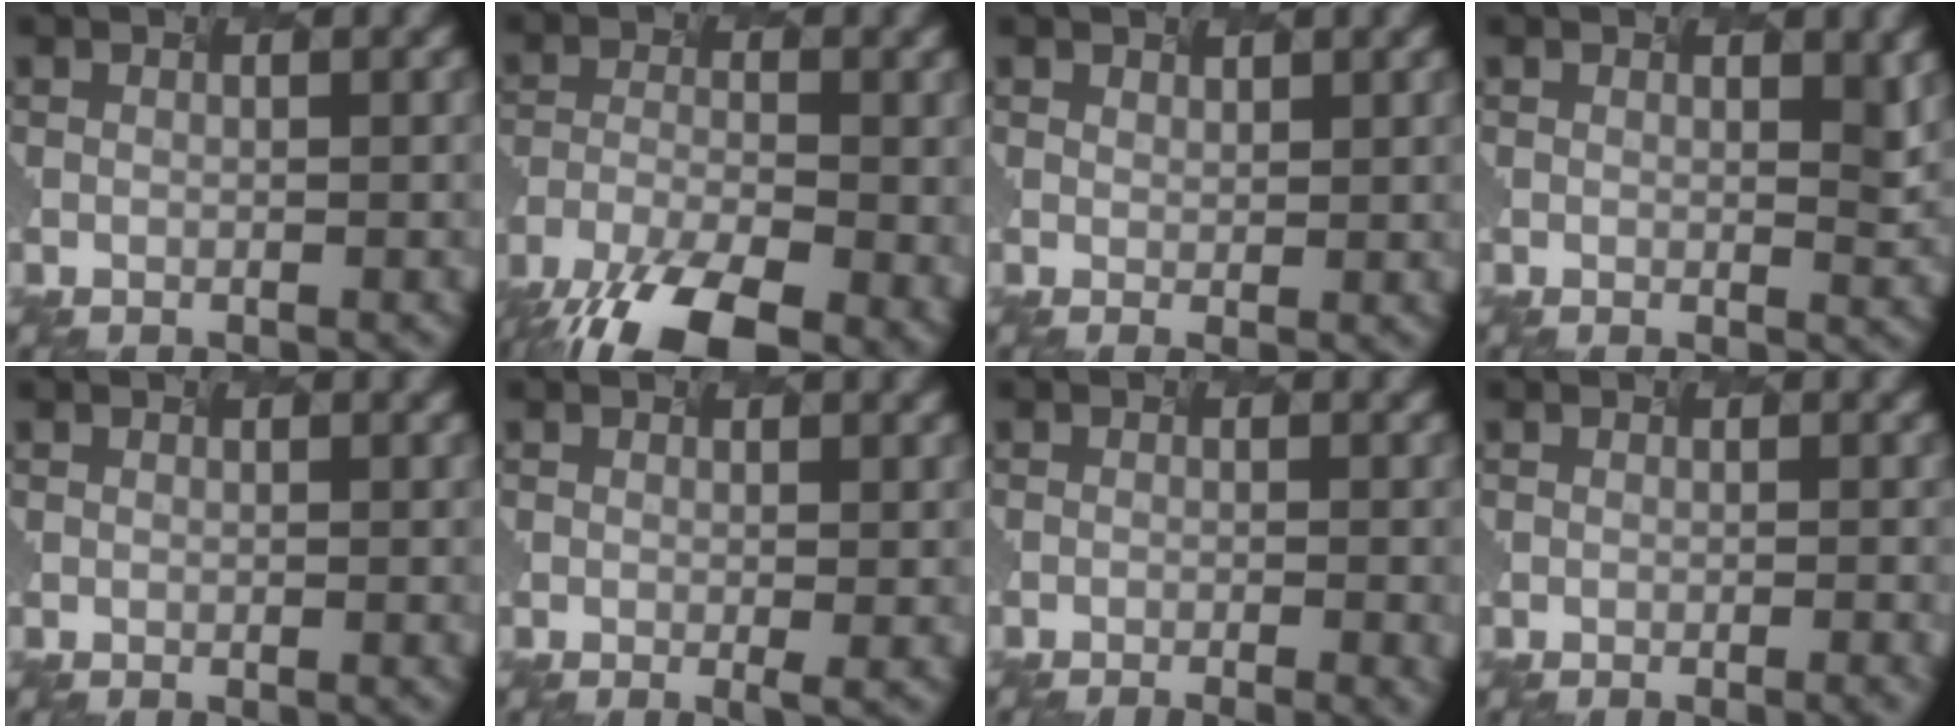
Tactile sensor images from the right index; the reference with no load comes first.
{"total": 11.6, "force": [-8.5, 3.4, 7.1], "torque": [-0.158, -0.025, -0.138]}
{"total": 0.6, "force": [0.5, -0.2, -0.2], "torque": [-0.005, -0.007, 0.018]}
{"total": 1.1, "force": [0.8, 0.0, 0.8], "torque": [-0.013, -0.006, 0.021]}
{"total": 0.0}
{"total": 0.7, "force": [-0.2, -0.2, 0.7], "torque": [-0.012, -0.004, 0.005]}
{"total": 3.7, "force": [-1.0, 1.5, 3.2], "torque": [-0.014, 0.005, -0.006]}
{"total": 2.0, "force": [-0.4, 0.7, 1.8], "torque": [-0.003, 0.004, -0.005]}